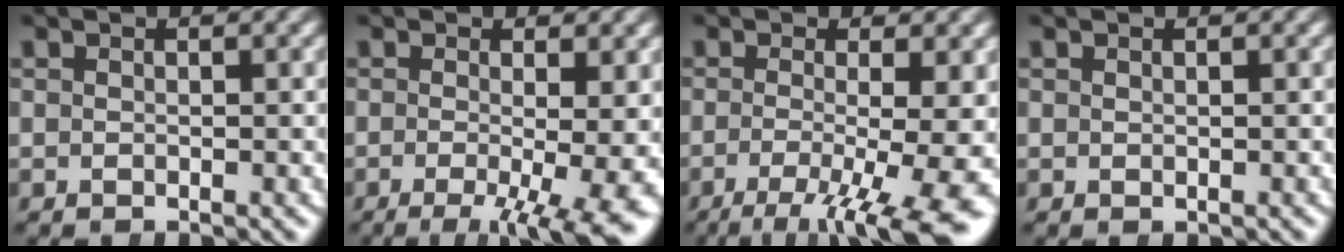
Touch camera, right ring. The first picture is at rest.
{"total": 8.0, "force": [-4.2, 2.7, 6.3], "torque": [-0.089, -0.037, -0.047]}
{"total": 9.1, "force": [-4.1, 3.5, 7.3], "torque": [-0.112, -0.047, -0.042]}
{"total": 0.0}